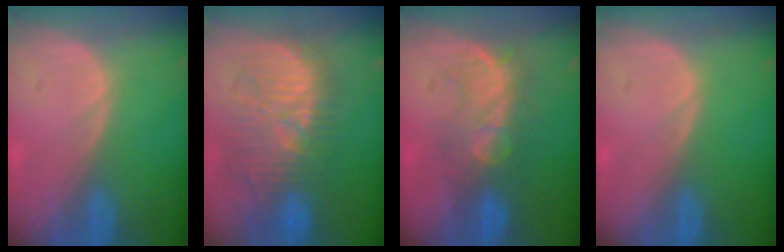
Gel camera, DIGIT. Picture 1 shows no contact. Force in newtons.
{"total": 11.4, "press": 11.2, "slide": 2.4}
{"total": 7.9, "press": 7.6, "slide": 2.2}
{"total": 0.0}